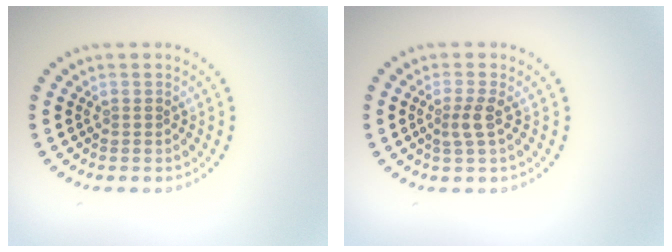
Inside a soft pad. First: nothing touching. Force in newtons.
{"total": 1.7, "press": 1.4, "slide": 1.0}